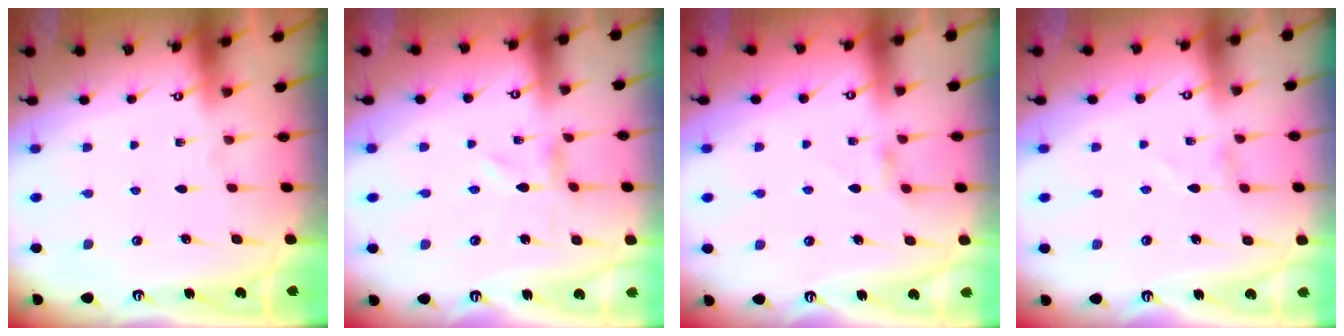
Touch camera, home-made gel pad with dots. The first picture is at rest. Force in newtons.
{"total": 0.0}
{"total": 2.4, "press": 2.3, "slide": 0.5}
{"total": 1.4, "press": 1.4, "slide": 0.1}